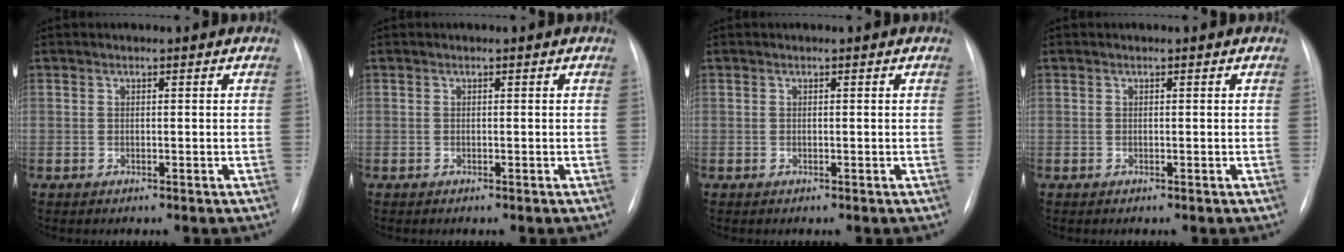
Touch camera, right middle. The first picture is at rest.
{"total": 0.0}
{"total": 0.0}
{"total": 0.0}